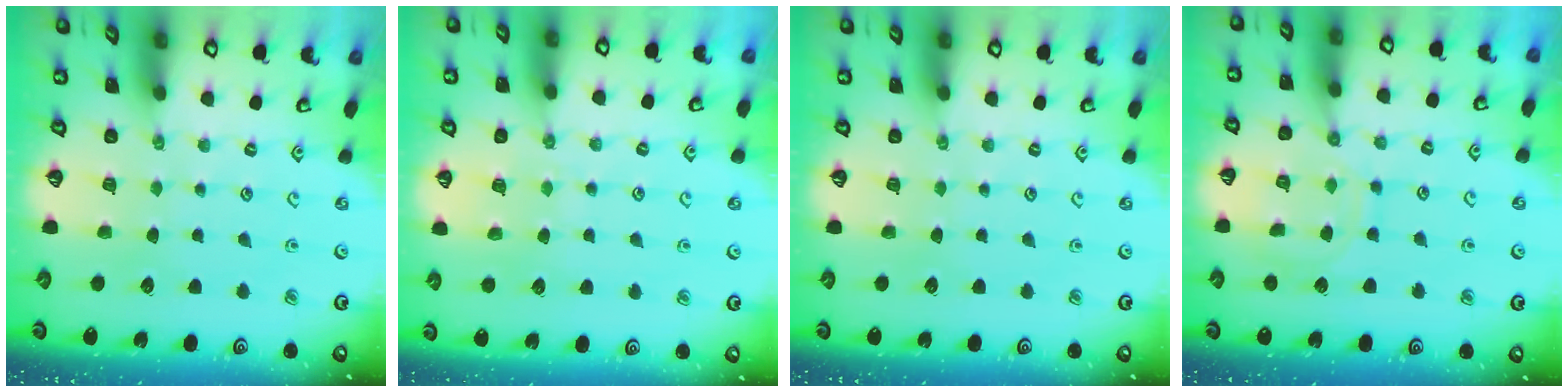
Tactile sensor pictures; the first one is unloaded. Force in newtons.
{"total": 5.5, "press": 5.4, "slide": 0.6}
{"total": 0.0}
{"total": 11.0, "press": 11.0, "slide": 0.8}